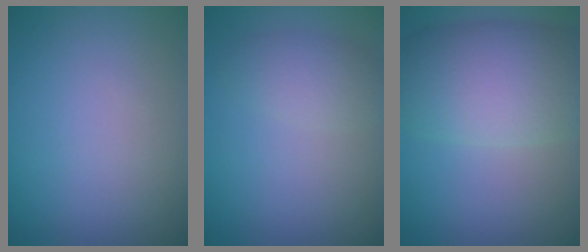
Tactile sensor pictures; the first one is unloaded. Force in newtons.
{"total": 2.6, "press": 2.6, "slide": 0.1}
{"total": 8.6, "press": 8.6, "slide": 0.6}